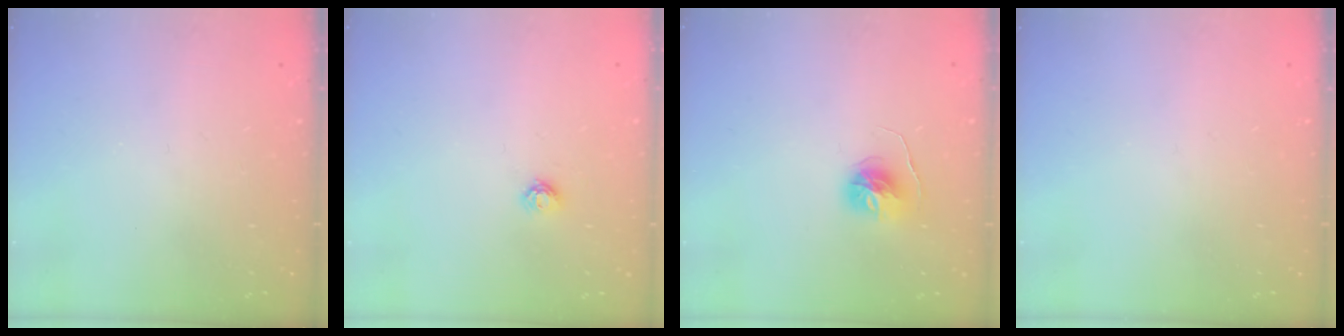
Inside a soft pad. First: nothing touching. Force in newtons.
{"total": 3.5, "press": 3.4, "slide": 0.4}
{"total": 6.4, "press": 6.4, "slide": 0.6}
{"total": 0.0}